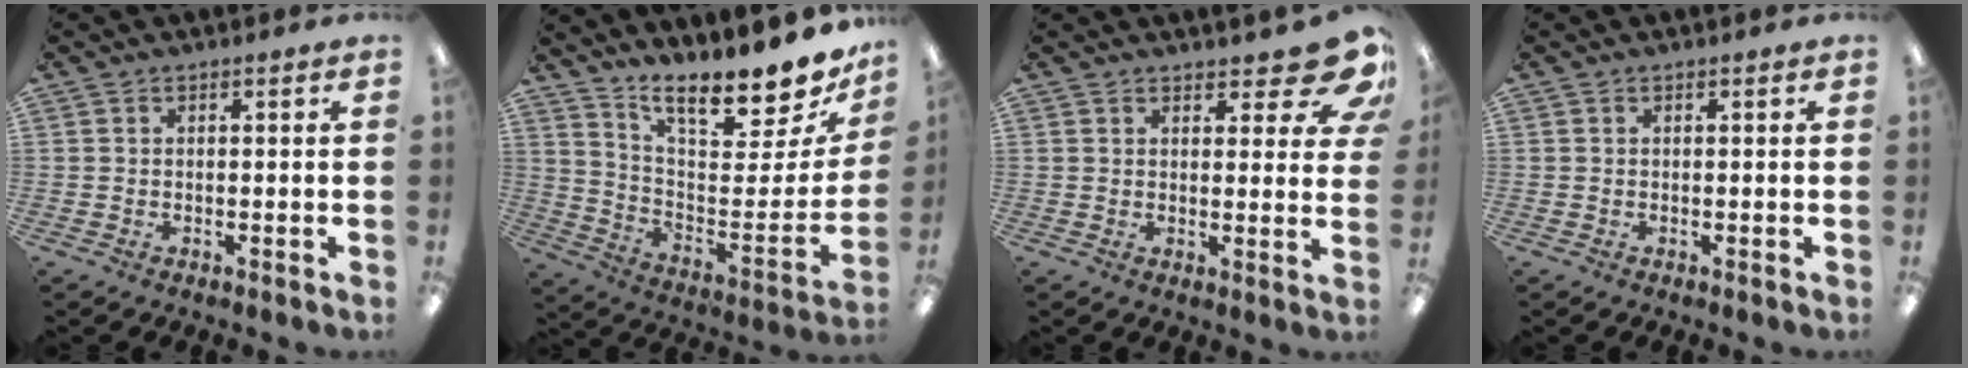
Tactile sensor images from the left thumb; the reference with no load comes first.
{"total": 15.4, "force": [13.0, 3.3, 7.7], "torque": [-0.099, -0.118, 0.211]}
{"total": 9.1, "force": [6.7, 3.1, 5.3], "torque": [-0.058, -0.045, 0.116]}
{"total": 0.0}